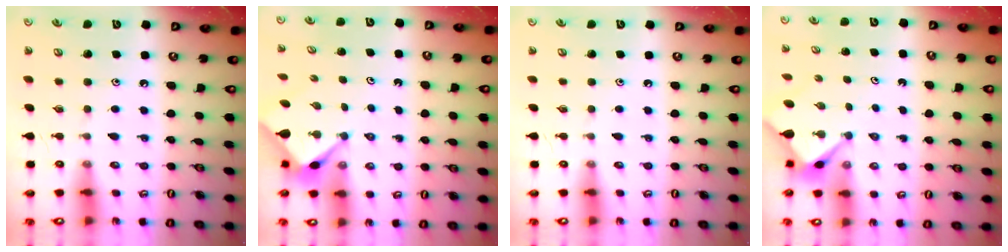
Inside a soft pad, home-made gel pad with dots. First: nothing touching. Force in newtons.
{"total": 3.8, "press": 3.8, "slide": 0.1}
{"total": 0.0}
{"total": 3.2, "press": 3.2, "slide": 0.2}